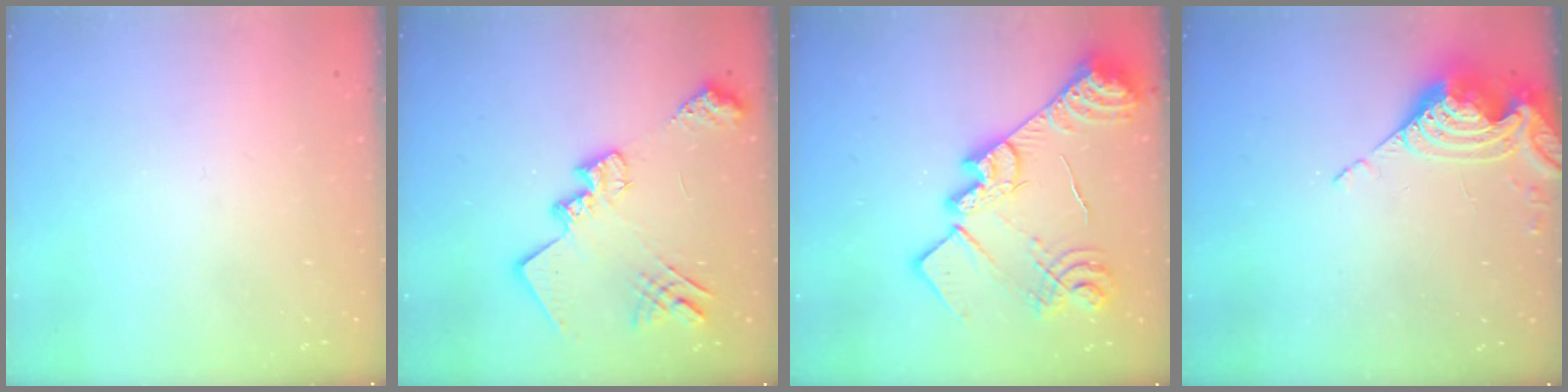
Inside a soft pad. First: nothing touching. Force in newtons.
{"total": 17.7, "press": 17.6, "slide": 0.9}
{"total": 26.5, "press": 26.4, "slide": 2.2}
{"total": 9.9, "press": 9.9, "slide": 0.6}